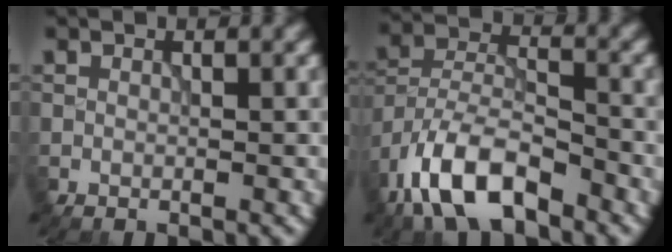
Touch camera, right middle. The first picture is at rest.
{"total": 9.0, "force": [-5.7, 3.8, 5.8], "torque": [-0.100, 0.005, -0.117]}